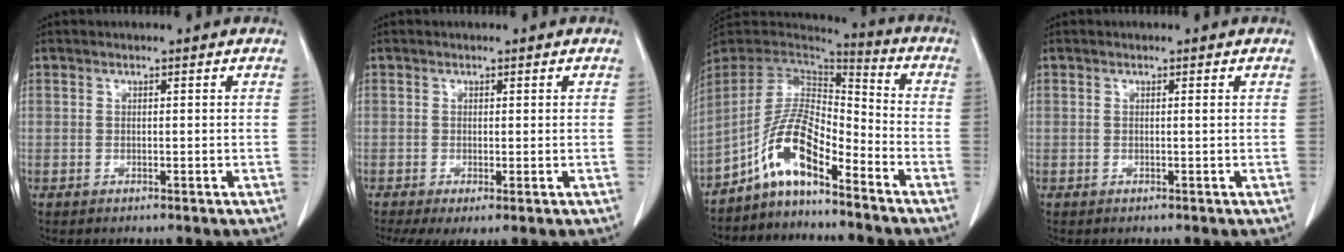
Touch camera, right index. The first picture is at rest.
{"total": 4.4, "force": [-2.1, 1.4, 3.6], "torque": [-0.063, -0.014, -0.034]}
{"total": 10.2, "force": [-6.4, 2.9, 7.4], "torque": [-0.151, 0.024, -0.120]}
{"total": 0.0}